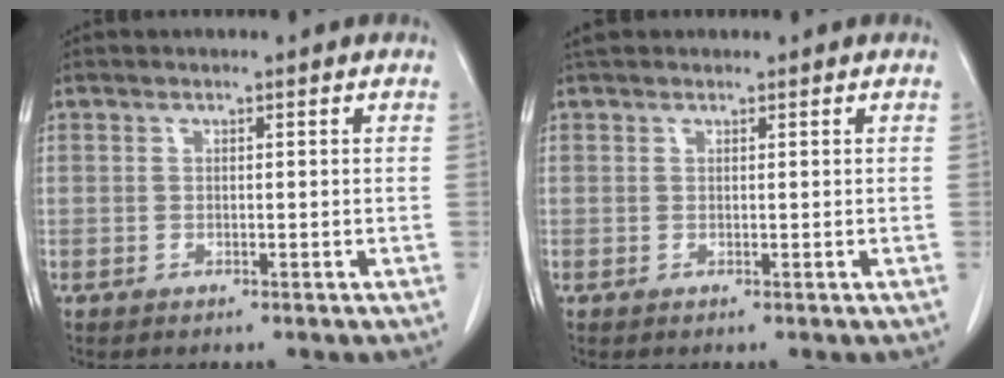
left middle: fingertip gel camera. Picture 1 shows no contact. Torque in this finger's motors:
{"motor_torque": [0.23, -0.19, -0.04, 0.00]}